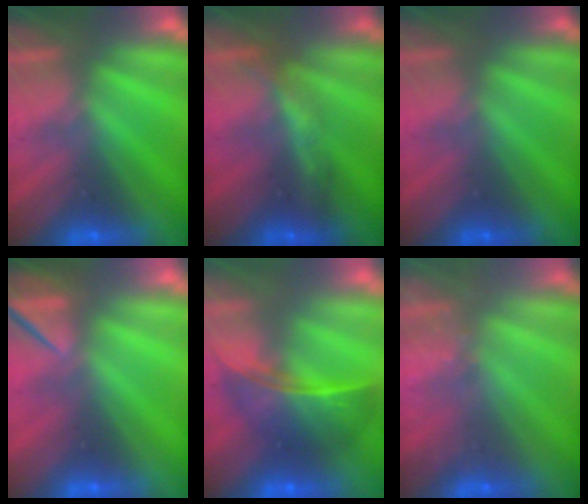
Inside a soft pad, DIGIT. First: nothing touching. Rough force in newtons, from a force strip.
{"total": 1.9}
{"total": 2.6}
{"total": 4.6}
{"total": 9.0}
{"total": 2.7}